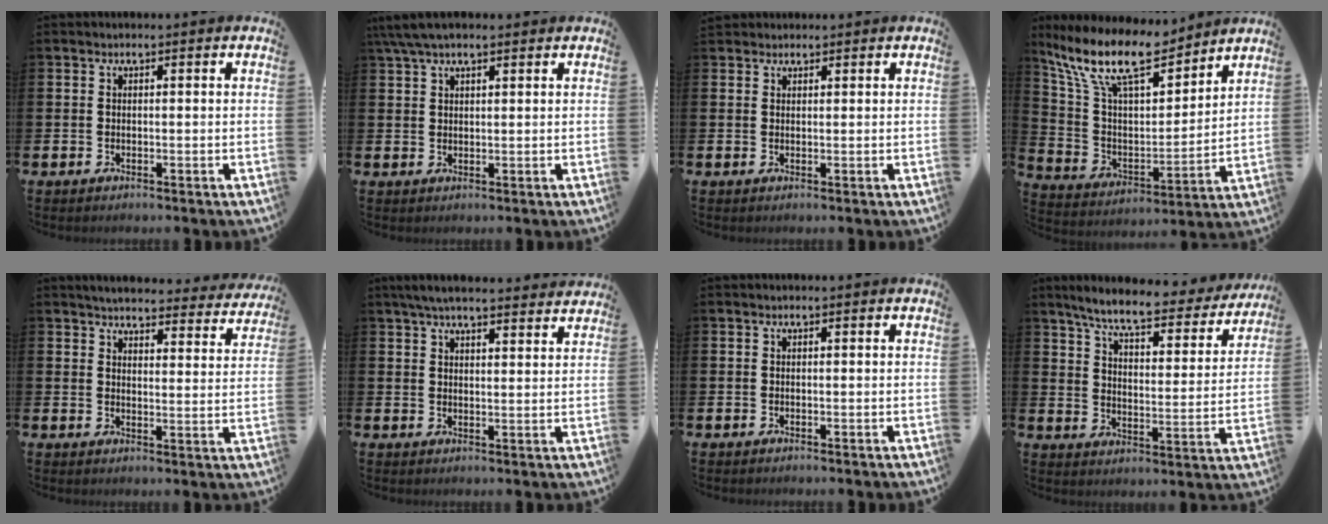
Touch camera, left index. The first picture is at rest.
{"total": 4.0, "force": [3.1, 1.3, 2.3], "torque": [-0.051, 0.002, 0.057]}
{"total": 1.5, "force": [1.3, 0.6, -0.1], "torque": [0.008, 0.002, 0.024]}
{"total": 13.3, "force": [11.1, 3.8, 6.2], "torque": [-0.166, -0.063, 0.197]}
{"total": 4.1, "force": [4.0, 0.7, 0.8], "torque": [-0.028, -0.030, 0.066]}
{"total": 5.2, "force": [4.9, 0.6, 1.6], "torque": [-0.040, -0.016, 0.089]}
{"total": 0.0}
{"total": 7.5, "force": [6.6, 1.1, 3.3], "torque": [-0.090, -0.042, 0.108]}